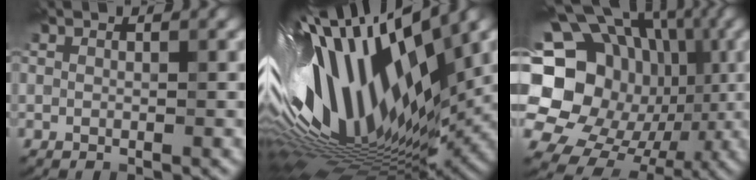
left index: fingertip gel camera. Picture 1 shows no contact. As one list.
[{"total": 17.6, "force": [2.3, 6.7, 16.0], "torque": [-0.283, 0.004, 0.036]}, {"total": 19.5, "force": [0.9, 16.9, 9.6], "torque": [-0.173, 0.022, 0.006]}]